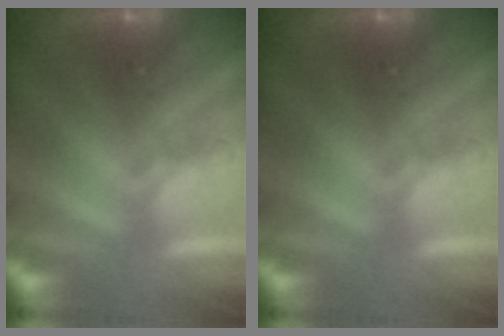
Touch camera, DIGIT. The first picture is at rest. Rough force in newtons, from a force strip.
{"total": 0.0}